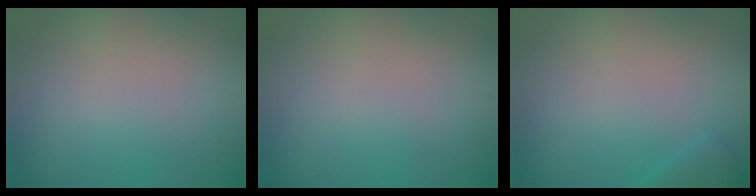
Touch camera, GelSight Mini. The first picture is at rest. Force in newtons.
{"total": 0.0}
{"total": 0.9, "press": 0.9, "slide": 0.1}